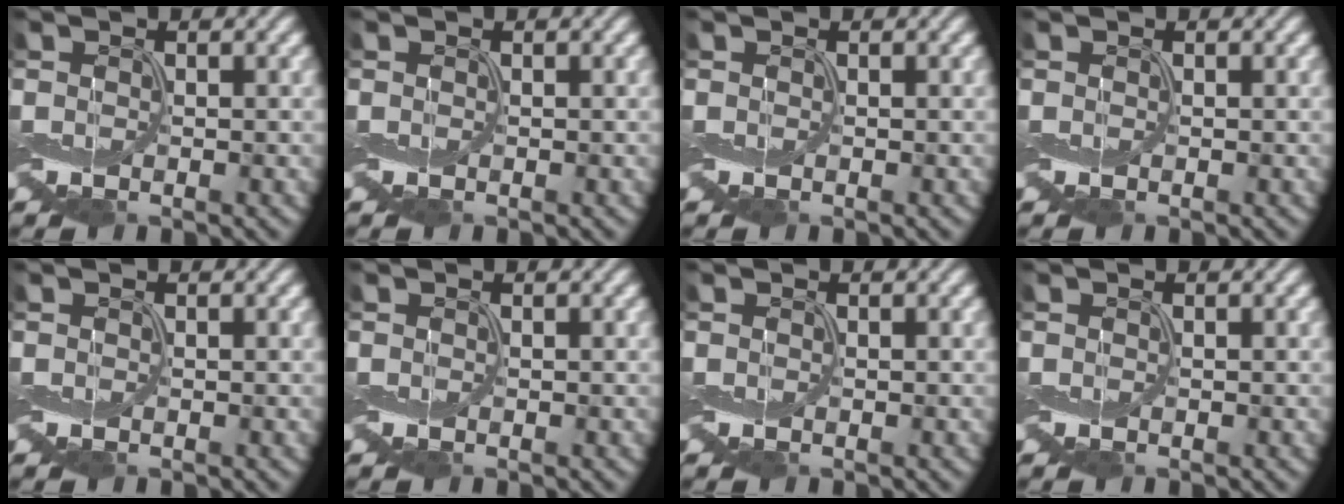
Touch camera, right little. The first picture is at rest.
{"total": 0.0}
{"total": 0.0}
{"total": 0.0}
{"total": 0.0}
{"total": 0.0}
{"total": 0.0}
{"total": 0.0}